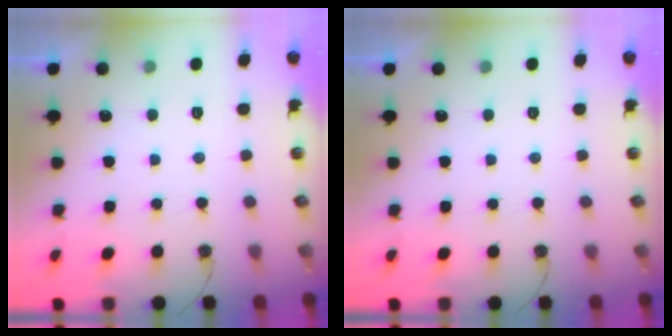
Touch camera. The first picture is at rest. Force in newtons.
{"total": 0.0}